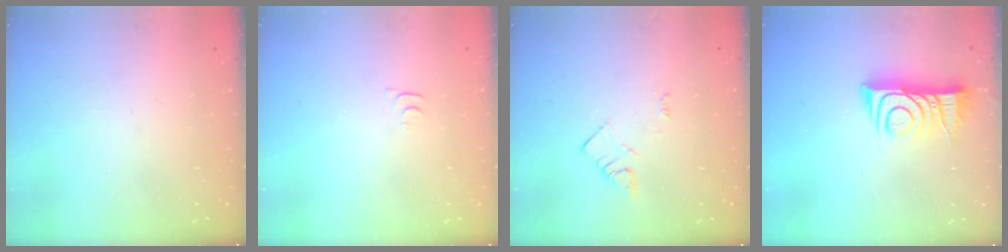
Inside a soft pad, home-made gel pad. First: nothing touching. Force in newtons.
{"total": 3.1, "press": 3.1, "slide": 0.5}
{"total": 3.5, "press": 3.4, "slide": 0.4}
{"total": 10.8, "press": 10.8, "slide": 0.2}